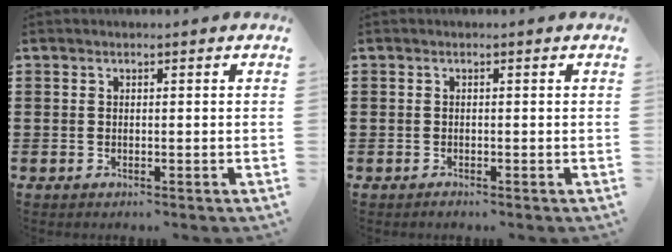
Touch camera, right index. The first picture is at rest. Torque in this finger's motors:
{"motor_torque": [-0.30, 0.43, -0.74, -0.16]}